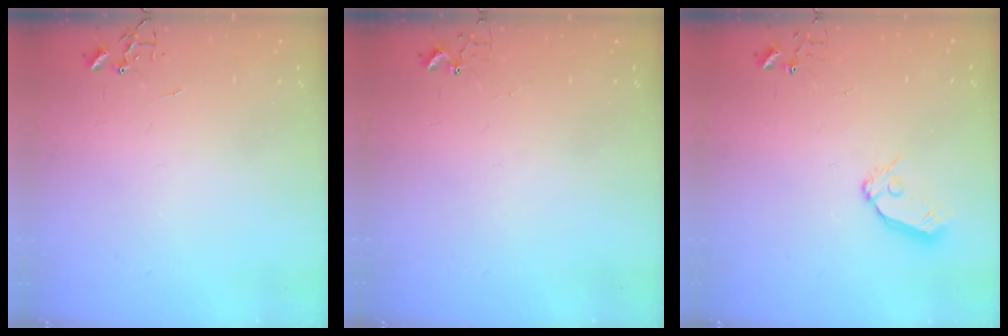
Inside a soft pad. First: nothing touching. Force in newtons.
{"total": 2.7, "press": 2.7, "slide": 0.2}
{"total": 8.4, "press": 8.4, "slide": 0.8}